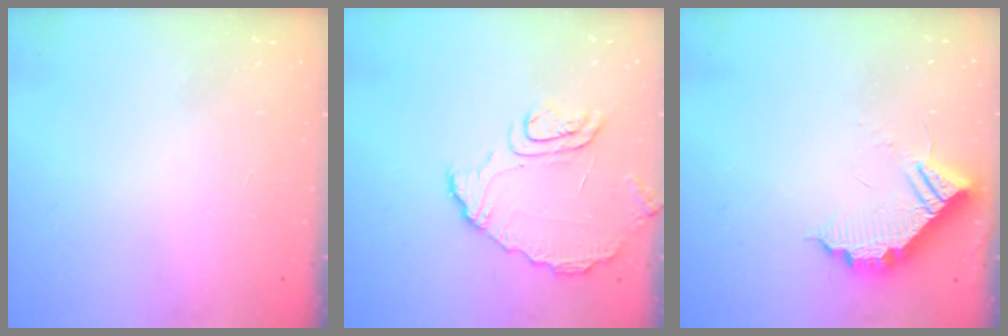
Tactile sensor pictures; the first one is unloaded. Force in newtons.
{"total": 8.7, "press": 8.6, "slide": 1.2}
{"total": 10.1, "press": 10.1, "slide": 0.7}